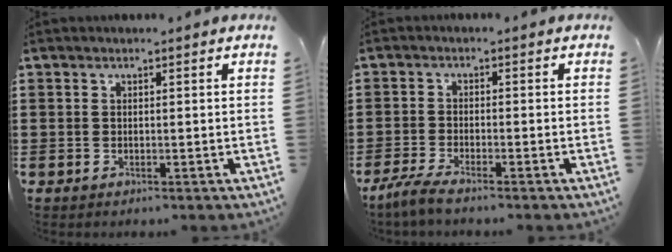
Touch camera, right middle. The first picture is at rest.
{"total": 3.0, "force": [-2.6, -0.1, 1.5], "torque": [-0.041, -0.009, -0.052]}